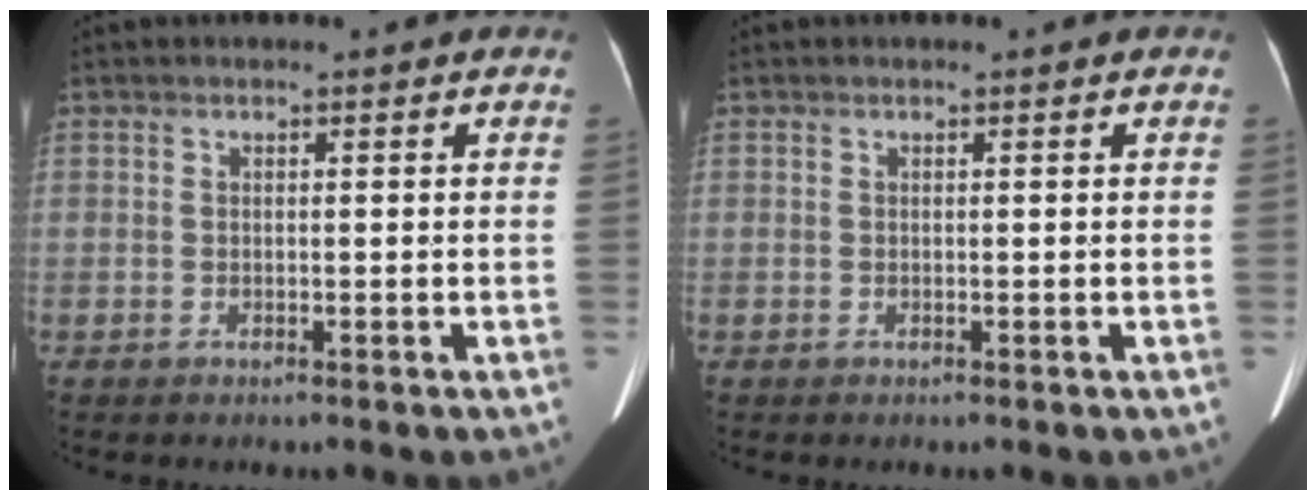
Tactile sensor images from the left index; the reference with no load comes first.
{"total": 0.0}